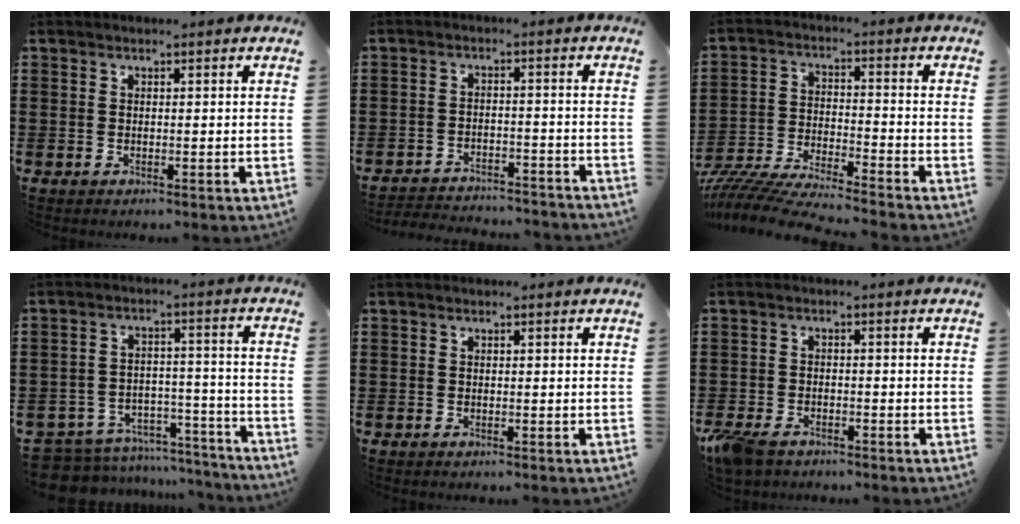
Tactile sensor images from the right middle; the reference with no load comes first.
{"total": 3.5, "force": [-3.5, 0.3, 0.2], "torque": [-0.007, 0.004, -0.076]}
{"total": 7.5, "force": [-7.4, -0.2, 1.4], "torque": [-0.039, -0.007, -0.150]}
{"total": 6.9, "force": [-6.6, 1.9, 1.2], "torque": [-0.028, 0.017, -0.131]}
{"total": 0.0}
{"total": 3.5, "force": [-2.9, 1.4, 1.4], "torque": [-0.052, -0.005, -0.065]}